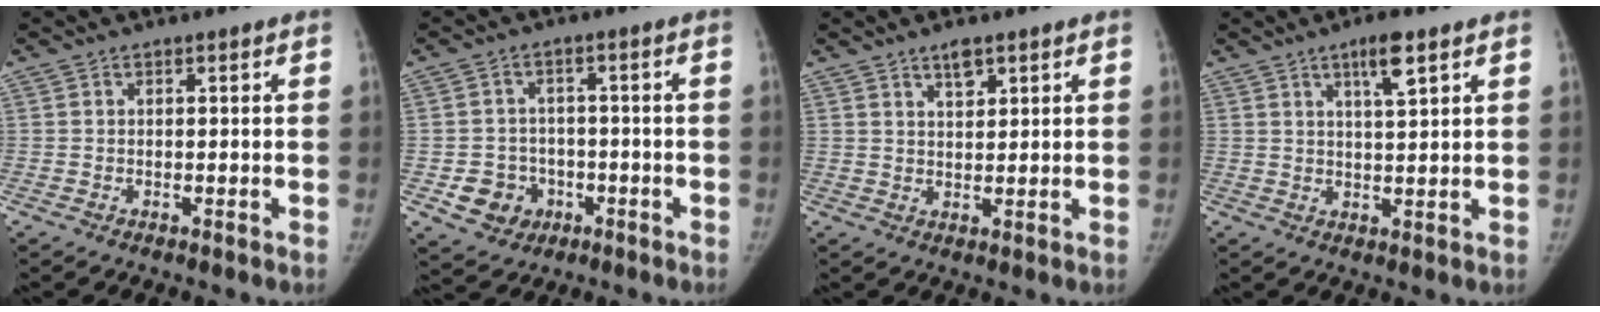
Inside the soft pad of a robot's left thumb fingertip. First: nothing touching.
{"total": 7.0, "force": [-2.4, 6.3, 2.0], "torque": [-0.009, 0.019, -0.028]}
{"total": 3.3, "force": [2.3, 1.4, 2.0], "torque": [-0.022, -0.016, 0.039]}
{"total": 5.4, "force": [3.1, 1.0, 4.3], "torque": [-0.071, -0.016, 0.052]}